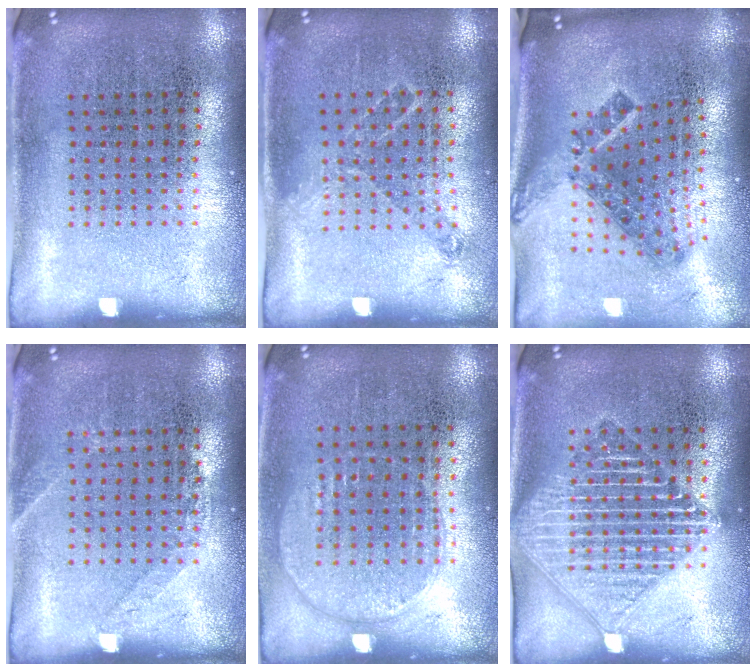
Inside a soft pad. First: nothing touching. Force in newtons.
{"total": 1.0, "press": 0.9, "slide": 0.3}
{"total": 1.7, "press": 1.3, "slide": 1.2}
{"total": 1.1, "press": 1.1, "slide": 0.2}
{"total": 0.9, "press": 0.8, "slide": 0.4}
{"total": 3.0, "press": 3.0, "slide": 0.4}